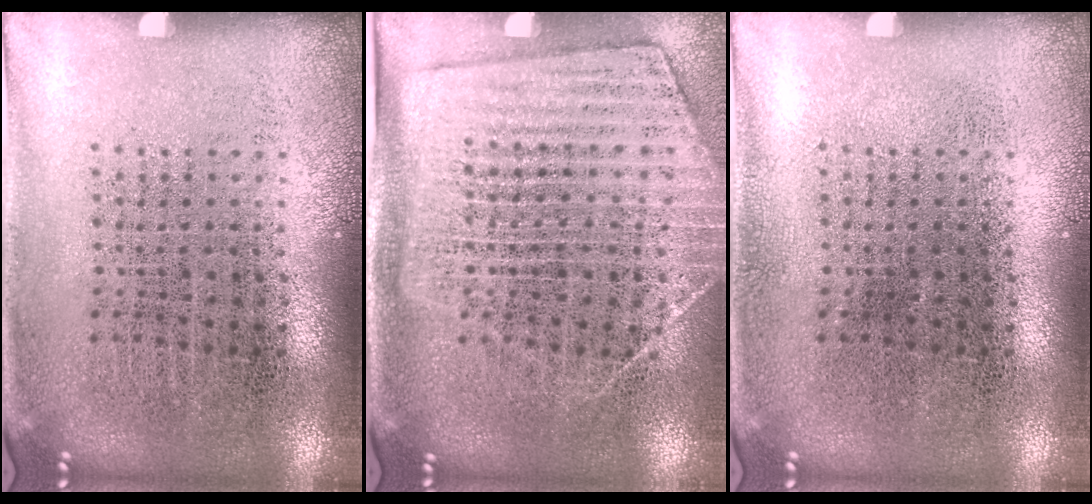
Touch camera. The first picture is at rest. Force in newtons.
{"total": 1.9, "press": 1.6, "slide": 0.9}
{"total": 0.0}